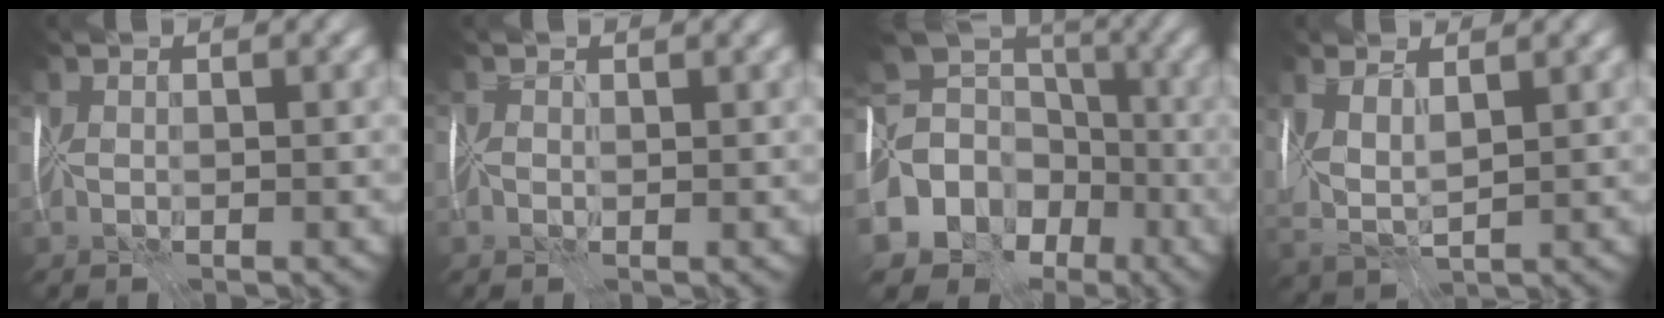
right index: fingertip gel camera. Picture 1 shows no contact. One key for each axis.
{"total": 0.8, "fx": 0.1, "fy": 0.8, "fz": 0.1, "tx": 0.002, "ty": 0.009, "tz": -0.012}
{"total": 14.9, "fx": -6.4, "fy": 11.8, "fz": 6.5, "tx": -0.154, "ty": -0.018, "tz": -0.109}
{"total": 3.4, "fx": 0.9, "fy": 1.4, "fz": 3.0, "tx": -0.087, "ty": -0.004, "tz": 0.027}